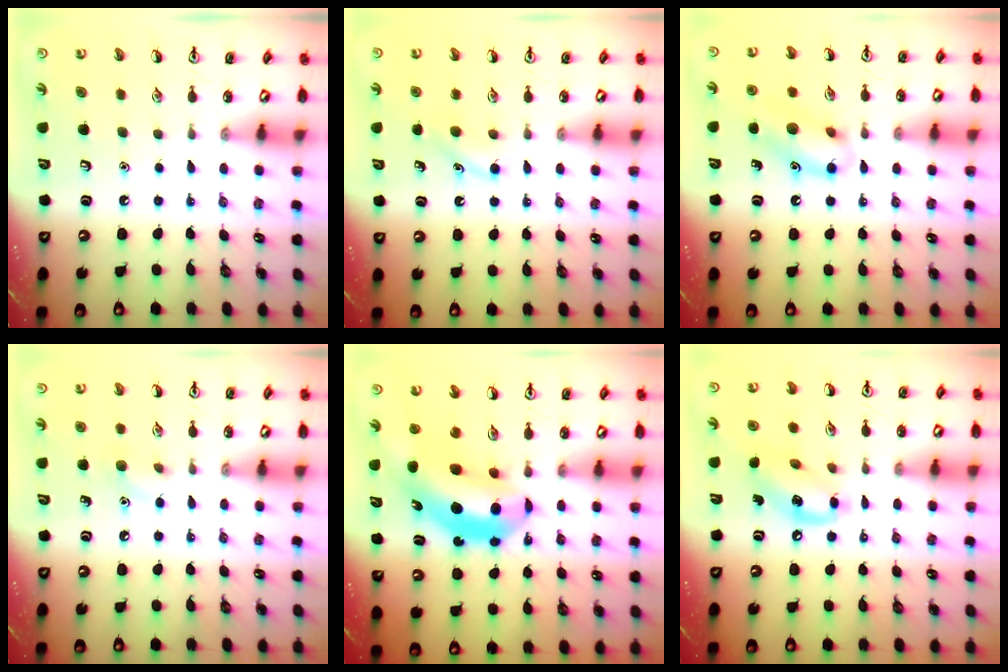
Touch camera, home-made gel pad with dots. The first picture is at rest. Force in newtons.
{"total": 4.5, "press": 4.2, "slide": 1.4}
{"total": 11.7, "press": 11.6, "slide": 0.9}
{"total": 6.2, "press": 6.0, "slide": 1.4}
{"total": 11.7, "press": 11.1, "slide": 3.7}
{"total": 10.7, "press": 10.5, "slide": 2.1}